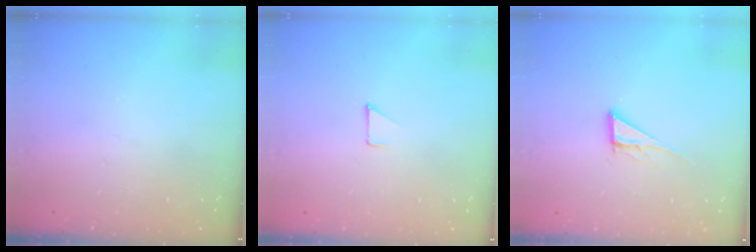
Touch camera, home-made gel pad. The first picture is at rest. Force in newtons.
{"total": 2.9, "press": 2.8, "slide": 0.3}
{"total": 6.1, "press": 6.1, "slide": 0.3}